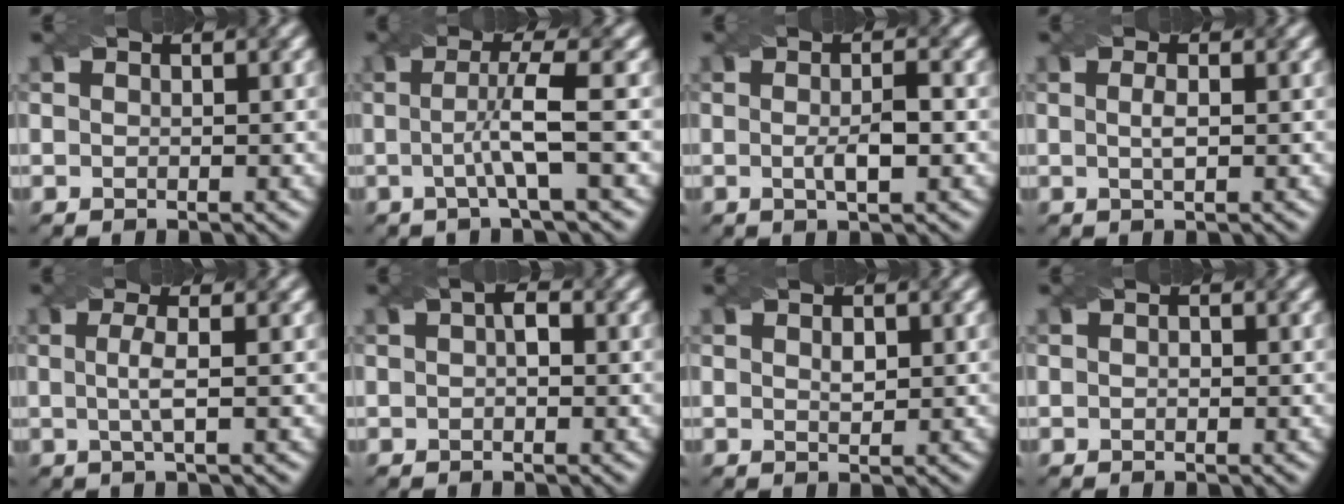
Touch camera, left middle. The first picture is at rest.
{"total": 4.2, "force": [-0.3, 0.5, 4.2], "torque": [-0.074, 0.000, -0.008]}
{"total": 2.8, "force": [-0.3, 0.5, 2.7], "torque": [-0.050, -0.003, -0.003]}
{"total": 1.3, "force": [0.0, 0.3, 1.3], "torque": [-0.028, 0.004, 0.000]}
{"total": 2.3, "force": [-0.1, 0.5, 2.2], "torque": [-0.046, 0.001, -0.004]}
{"total": 1.4, "force": [0.0, 0.7, 1.2], "torque": [-0.021, 0.005, 0.000]}
{"total": 1.2, "force": [0.4, 0.6, 0.9], "torque": [-0.017, 0.000, 0.009]}
{"total": 0.5, "force": [-0.1, 0.4, 0.4], "torque": [-0.007, -0.001, -0.002]}